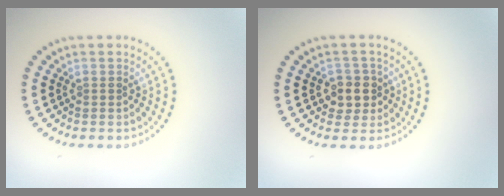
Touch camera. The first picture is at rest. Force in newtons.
{"total": 2.6, "press": 2.4, "slide": 0.9}